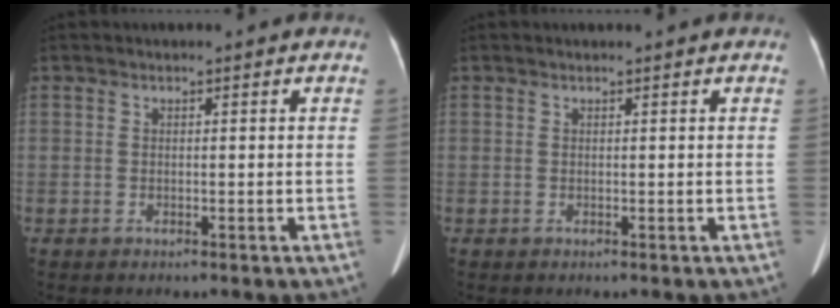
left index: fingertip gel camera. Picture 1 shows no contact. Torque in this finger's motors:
{"motor_torque": [-0.63, 0.44, -0.78, -0.08]}